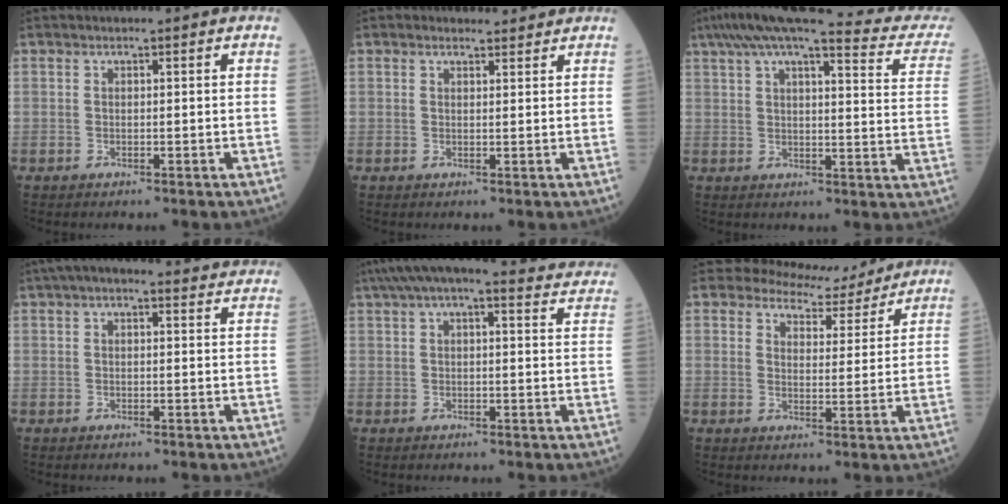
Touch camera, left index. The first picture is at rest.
{"total": 1.9, "force": [1.8, 0.7, 0.0], "torque": [-0.007, 0.005, 0.024]}
{"total": 23.6, "force": [20.7, 1.8, 11.3], "torque": [-0.159, -0.022, 0.246]}
{"total": 9.1, "force": [7.7, 2.3, 4.3], "torque": [-0.061, 0.042, 0.096]}
{"total": 18.2, "force": [16.1, 3.9, 7.6], "torque": [-0.114, 0.052, 0.198]}
{"total": 7.2, "force": [6.9, 2.1, 0.1], "torque": [-0.004, -0.009, 0.089]}